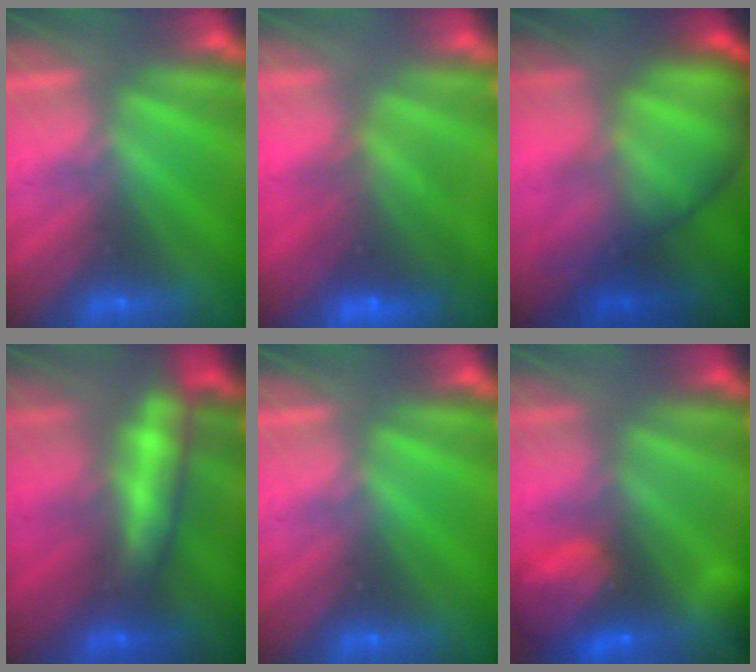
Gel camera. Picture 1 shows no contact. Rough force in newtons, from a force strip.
{"total": 5.8}
{"total": 9.4}
{"total": 5.5}
{"total": 0.0}
{"total": 10.8}